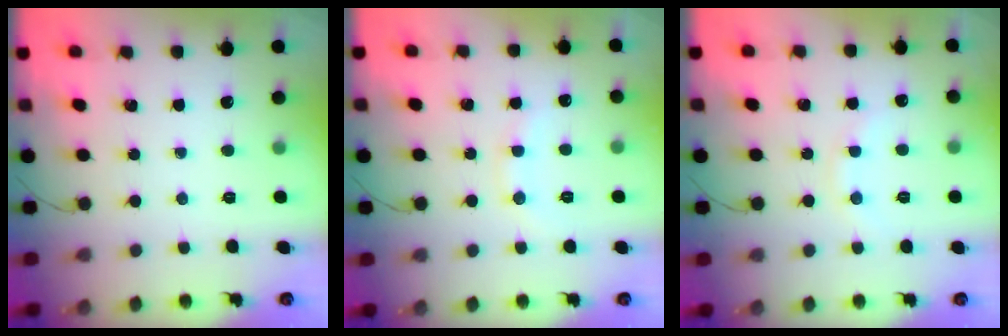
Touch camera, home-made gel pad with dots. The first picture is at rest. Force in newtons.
{"total": 9.1, "press": 9.0, "slide": 1.5}
{"total": 7.4, "press": 7.2, "slide": 1.6}